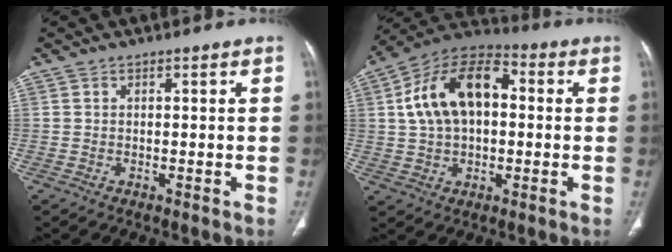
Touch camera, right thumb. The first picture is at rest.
{"total": 16.5, "force": [2.4, 10.1, 12.8], "torque": [-0.212, 0.030, 0.033]}